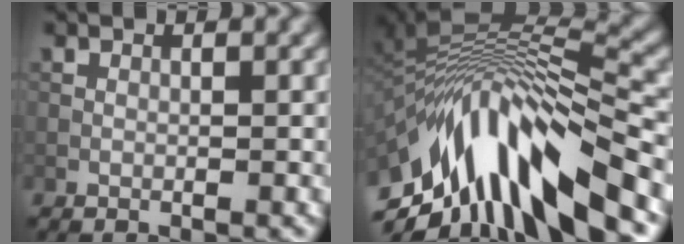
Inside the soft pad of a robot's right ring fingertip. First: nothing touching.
{"total": 14.5, "force": [-6.8, 4.9, 11.8], "torque": [-0.213, 0.015, -0.107]}